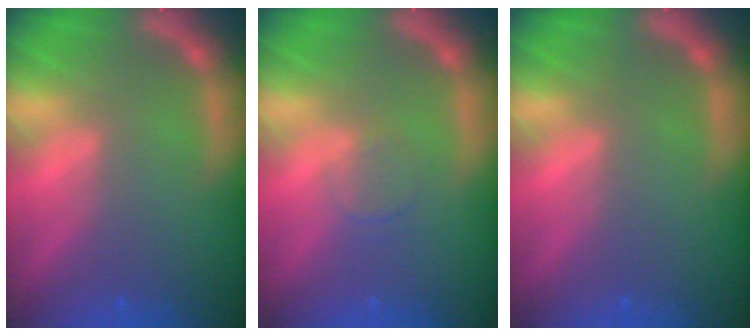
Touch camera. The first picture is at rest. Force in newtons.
{"total": 1.4}
{"total": 0.0}